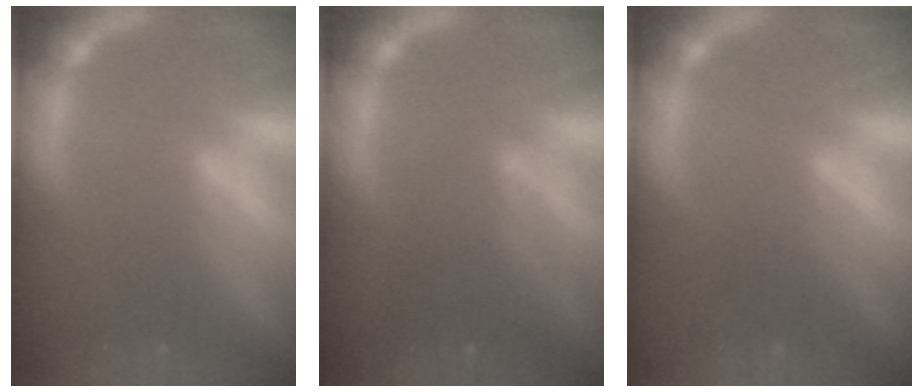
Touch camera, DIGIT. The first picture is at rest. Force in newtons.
{"total": 4.0}
{"total": 1.5}